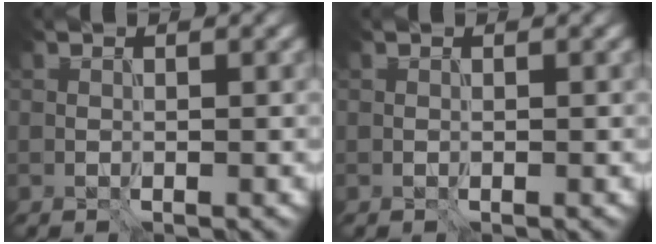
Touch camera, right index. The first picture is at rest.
{"total": 0.0}